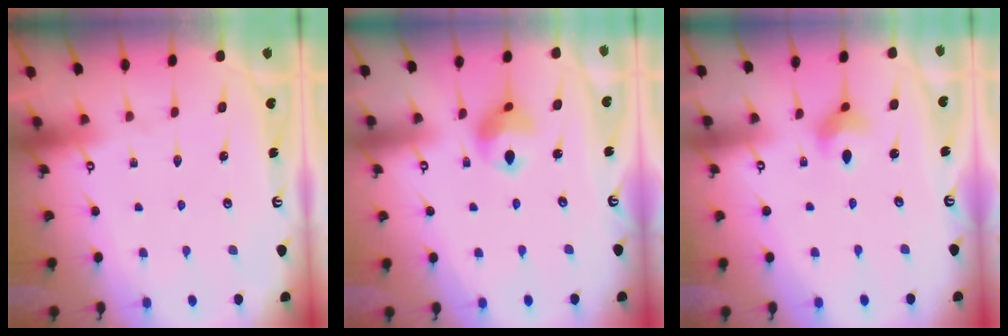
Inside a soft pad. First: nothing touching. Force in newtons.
{"total": 9.3, "press": 9.2, "slide": 1.1}
{"total": 4.4, "press": 4.3, "slide": 0.6}